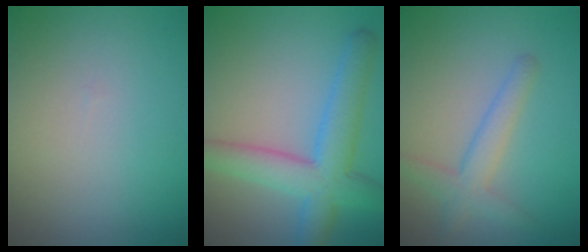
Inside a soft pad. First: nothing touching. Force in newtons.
{"total": 6.3, "press": 6.3, "slide": 0.3}
{"total": 2.9, "press": 2.8, "slide": 0.2}